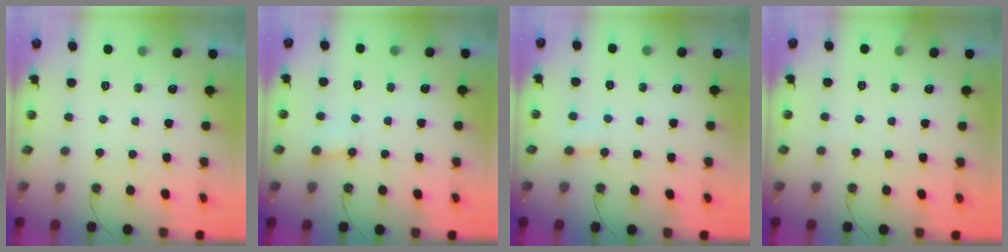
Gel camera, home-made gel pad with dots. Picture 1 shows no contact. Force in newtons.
{"total": 5.3, "press": 5.3, "slide": 0.3}
{"total": 2.7, "press": 2.7, "slide": 0.5}
{"total": 4.8, "press": 4.7, "slide": 0.2}